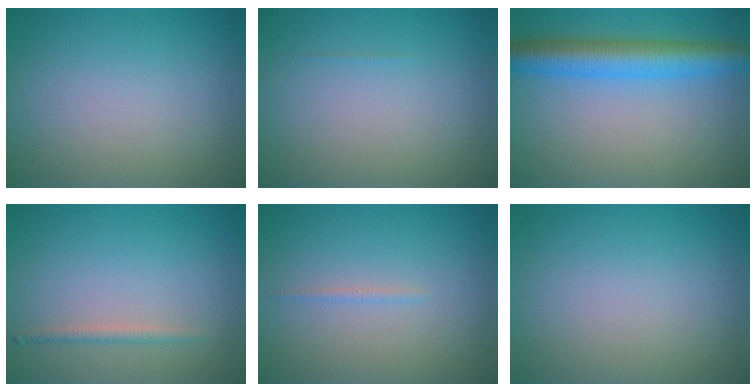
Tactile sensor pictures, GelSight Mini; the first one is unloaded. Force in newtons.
{"total": 0.0}
{"total": 6.0, "press": 6.0, "slide": 0.0}
{"total": 1.1, "press": 1.1, "slide": 0.0}
{"total": 0.6, "press": 0.6, "slide": 0.1}
{"total": 0.0}